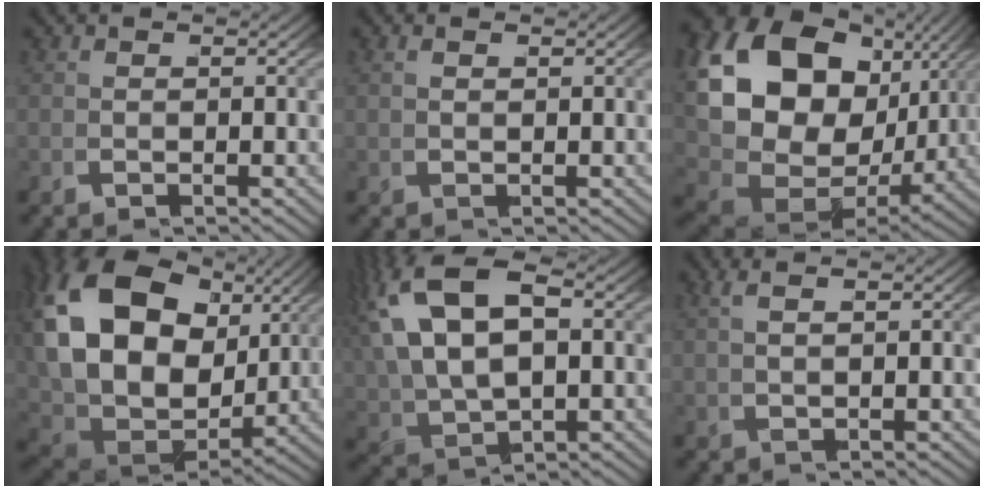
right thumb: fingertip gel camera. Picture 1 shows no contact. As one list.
[{"total": 1.1, "force": [0.3, 0.8, 0.7], "torque": [-0.019, -0.003, 0.012]}, {"total": 23.6, "force": [3.1, 17.0, 16.0], "torque": [-0.332, -0.014, 0.051]}, {"total": 20.2, "force": [2.2, 14.4, 14.0], "torque": [-0.328, -0.038, 0.047]}, {"total": 10.7, "force": [1.5, 7.4, 7.7], "torque": [-0.191, -0.024, 0.043]}, {"total": 1.5, "force": [1.0, 0.1, 1.1], "torque": [-0.022, 0.011, 0.021]}]